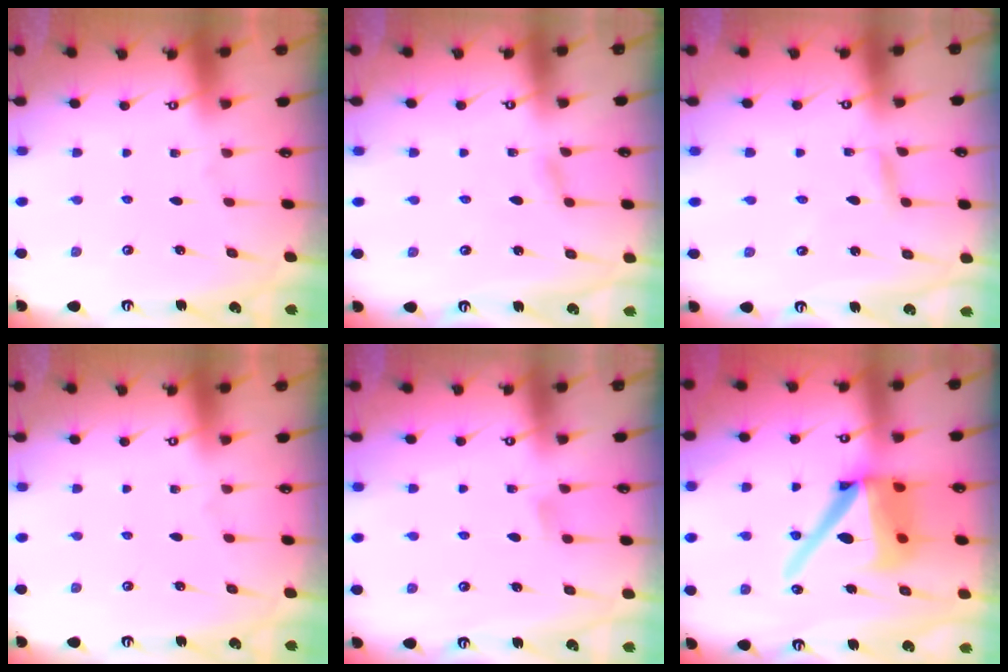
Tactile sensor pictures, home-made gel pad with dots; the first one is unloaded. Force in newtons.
{"total": 3.7, "press": 3.6, "slide": 0.4}
{"total": 2.0, "press": 2.0, "slide": 0.2}
{"total": 0.0}
{"total": 5.6, "press": 5.5, "slide": 0.8}
{"total": 18.0, "press": 17.9, "slide": 2.3}